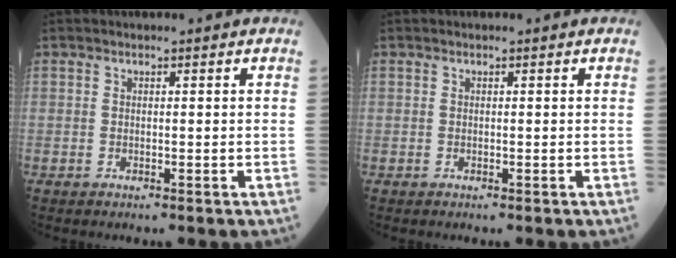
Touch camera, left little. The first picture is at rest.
{"total": 0.0}